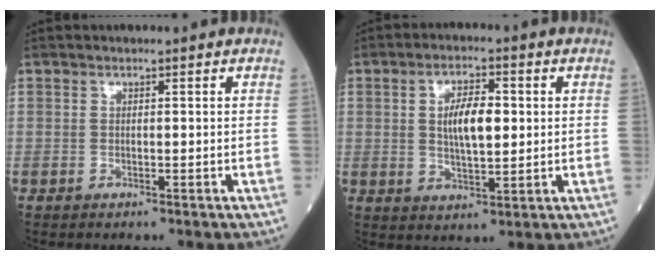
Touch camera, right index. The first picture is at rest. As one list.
[{"total": 6.9, "force": [0.9, 2.4, 6.4], "torque": [-0.118, 0.007, 0.018]}]